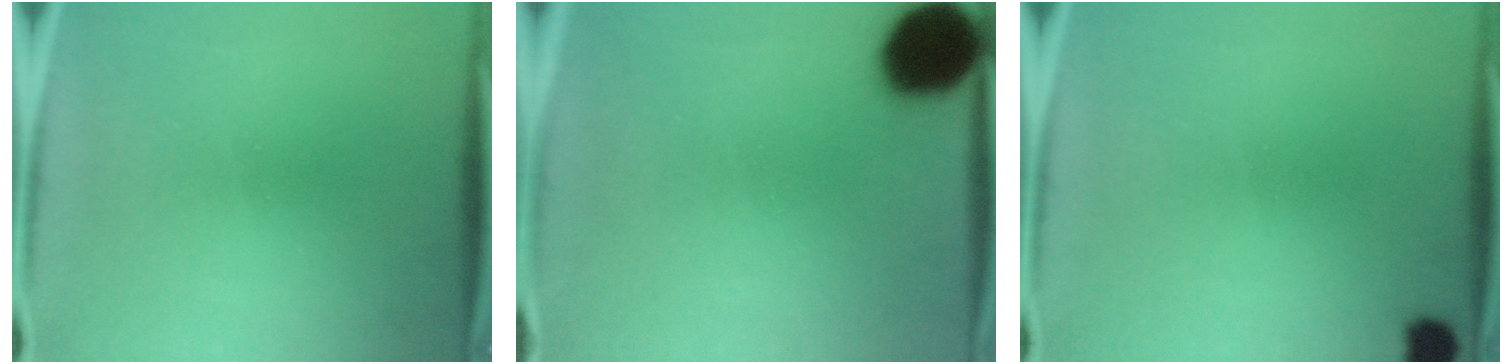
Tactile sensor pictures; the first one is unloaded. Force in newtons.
{"total": 16.4}
{"total": 2.5}